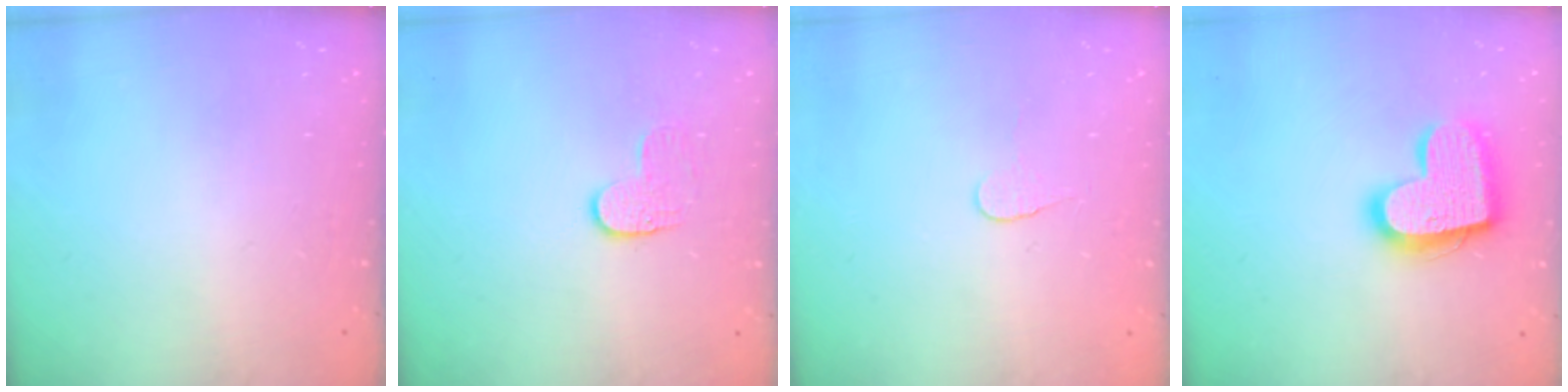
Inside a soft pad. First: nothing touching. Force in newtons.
{"total": 4.1, "press": 4.1, "slide": 0.3}
{"total": 3.9, "press": 3.9, "slide": 0.4}
{"total": 17.3, "press": 17.3, "slide": 1.1}